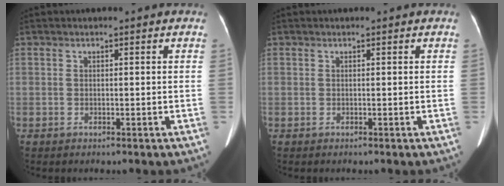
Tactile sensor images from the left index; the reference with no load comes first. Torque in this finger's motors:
{"motor_torque": [0.00, 0.00, 0.00, 0.00]}